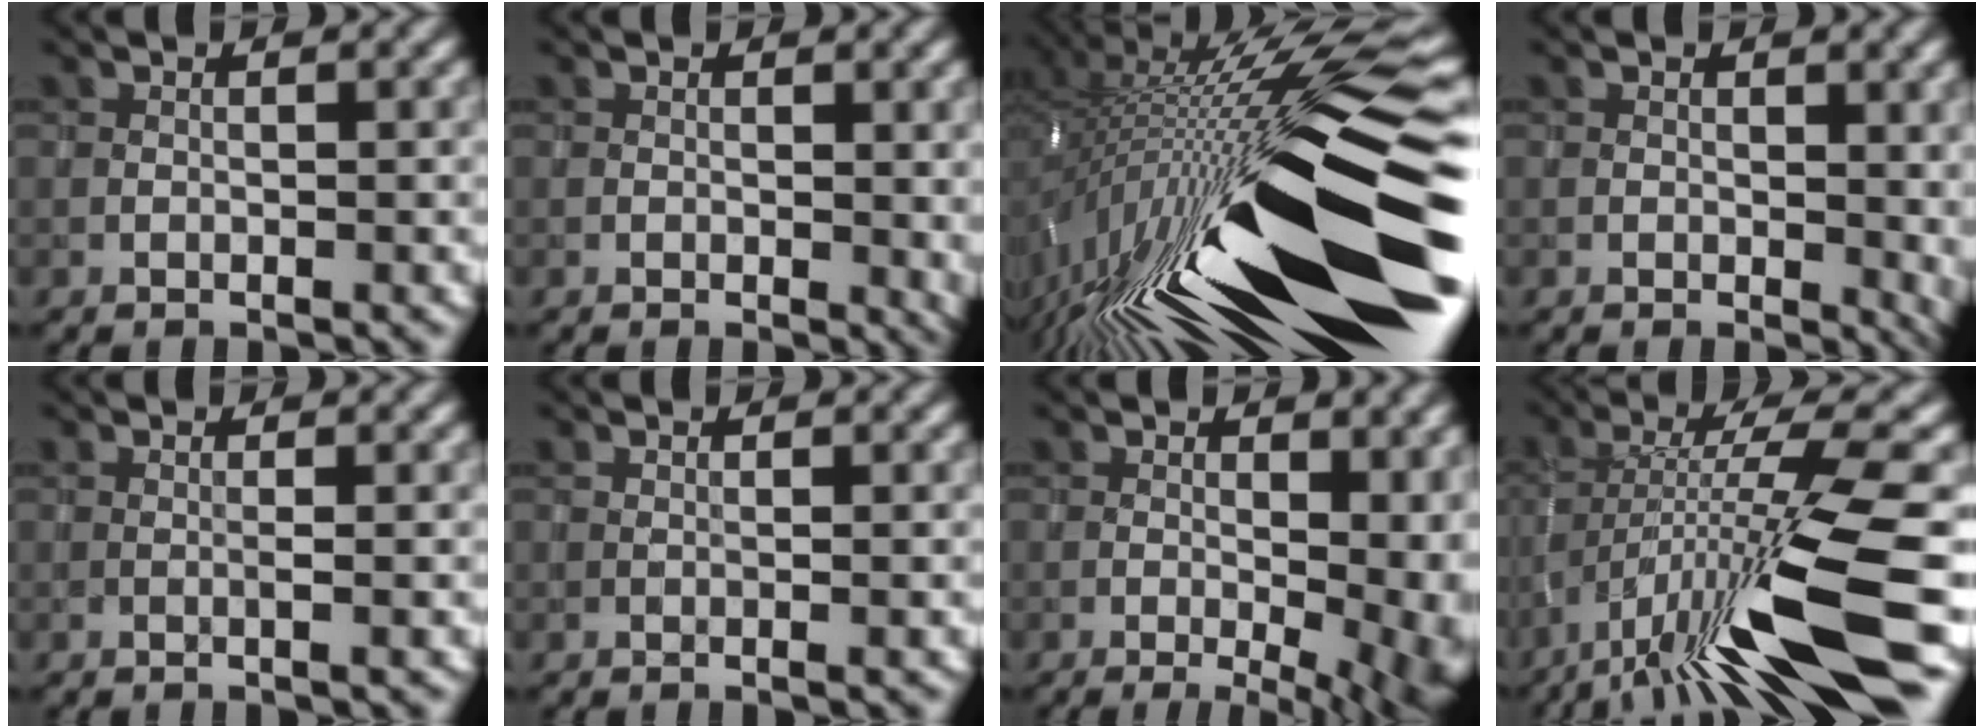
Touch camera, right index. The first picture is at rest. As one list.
[{"total": 1.4, "force": [0.1, 0.7, 1.2], "torque": [-0.009, -0.004, 0.002]}, {"total": 19.1, "force": [-4.4, 5.4, 17.8], "torque": [-0.299, 0.009, -0.097]}, {"total": 2.2, "force": [0.2, 1.3, 1.8], "torque": [-0.016, -0.006, 0.006]}, {"total": 0.8, "force": [-0.1, 0.1, 0.8], "torque": [-0.012, -0.004, -0.006]}, {"total": 0.0}, {"total": 10.5, "force": [-0.9, 4.8, 9.3], "torque": [-0.085, -0.001, 0.000]}, {"total": 11.6, "force": [-5.7, 1.7, 9.9], "torque": [-0.172, 0.010, -0.094]}]